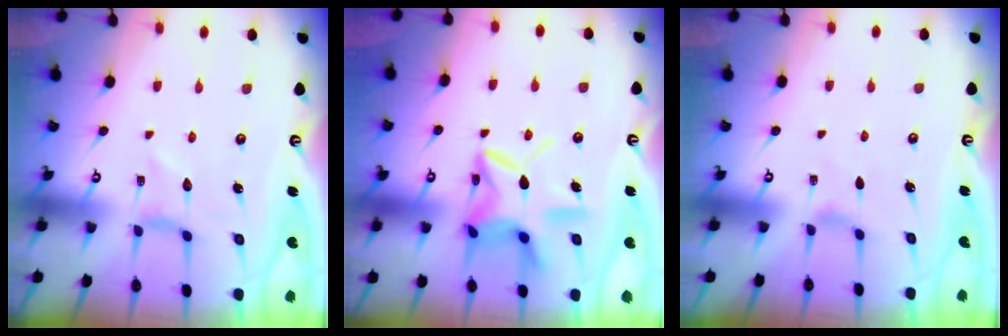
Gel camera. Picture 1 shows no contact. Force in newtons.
{"total": 14.1, "press": 14.1, "slide": 1.1}
{"total": 1.7, "press": 1.7, "slide": 0.4}